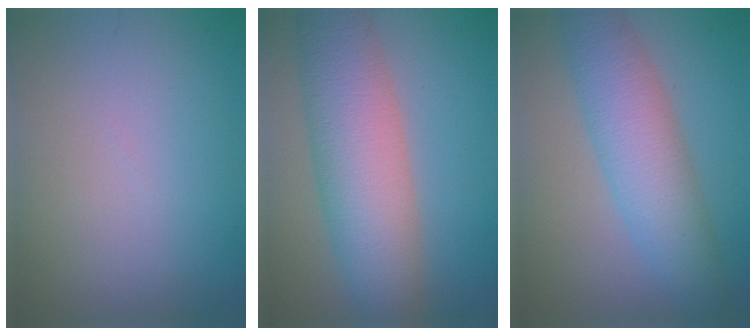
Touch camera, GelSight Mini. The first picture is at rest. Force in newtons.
{"total": 8.5, "press": 8.5, "slide": 0.3}
{"total": 6.5, "press": 6.5, "slide": 0.0}